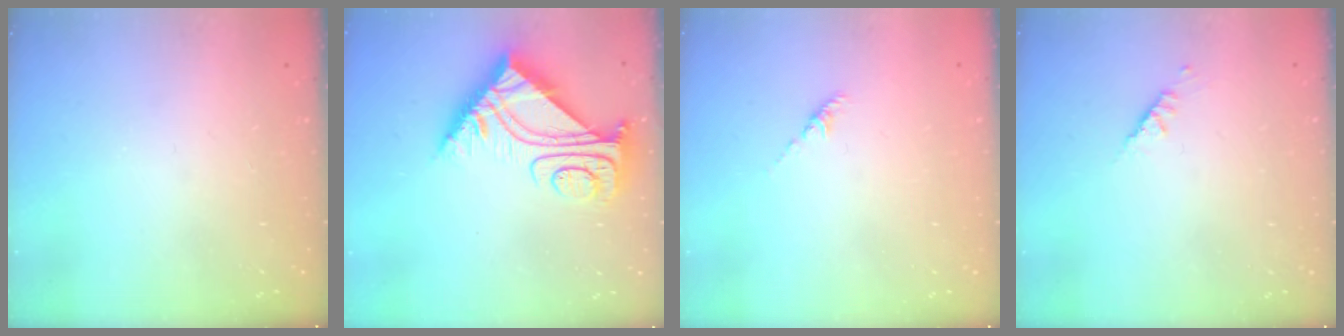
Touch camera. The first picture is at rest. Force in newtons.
{"total": 10.2, "press": 10.1, "slide": 0.8}
{"total": 1.2, "press": 1.1, "slide": 0.5}
{"total": 2.5, "press": 2.4, "slide": 0.7}